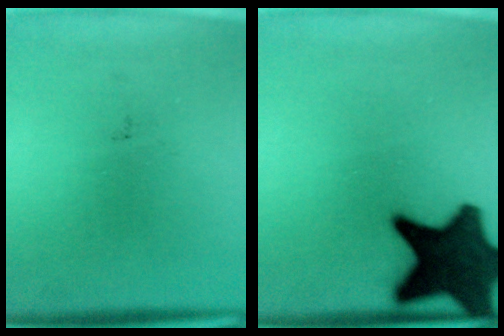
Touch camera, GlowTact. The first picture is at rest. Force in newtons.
{"total": 17.7}